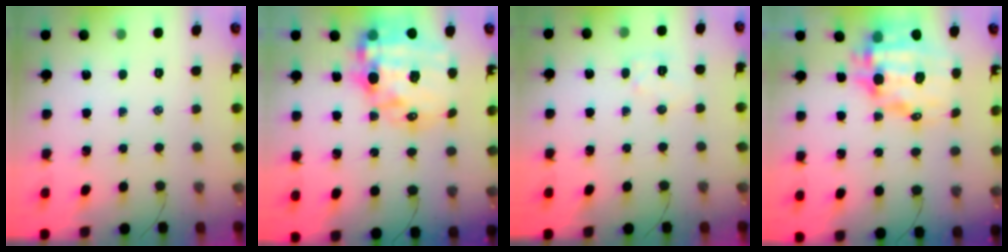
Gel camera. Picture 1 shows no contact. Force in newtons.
{"total": 25.0, "press": 24.4, "slide": 5.6}
{"total": 6.0, "press": 5.9, "slide": 0.9}
{"total": 14.1, "press": 13.8, "slide": 3.1}